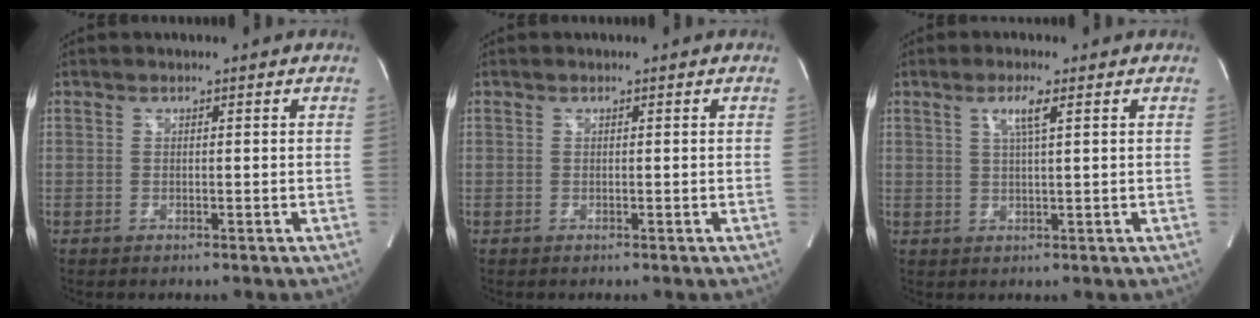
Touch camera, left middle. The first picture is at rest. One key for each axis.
{"total": 0.0}
{"total": 3.2, "fx": 1.4, "fy": -0.1, "fz": 2.9, "tx": -0.058, "ty": -0.001, "tz": 0.027}